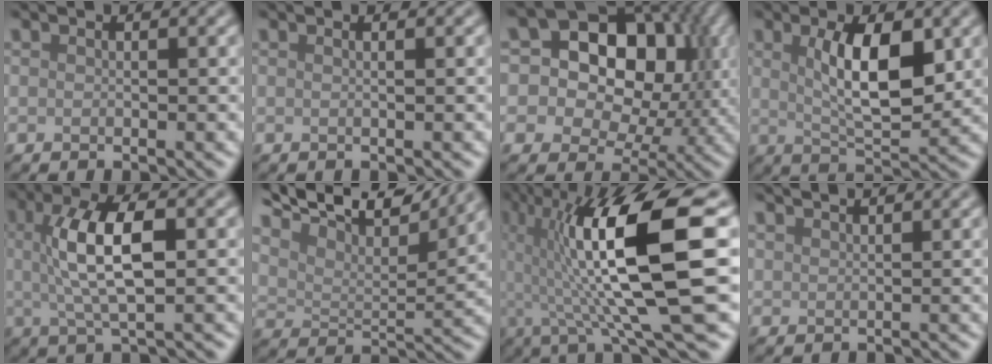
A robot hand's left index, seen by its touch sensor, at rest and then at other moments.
{"total": 1.1, "force": [0.2, 0.4, 1.0], "torque": [-0.008, 0.002, -0.007]}
{"total": 14.3, "force": [3.0, 10.8, 8.9], "torque": [-0.127, 0.038, 0.028]}
{"total": 6.2, "force": [1.5, 2.1, 5.7], "torque": [-0.097, -0.002, 0.027]}
{"total": 6.4, "force": [0.8, 2.1, 6.0], "torque": [-0.116, 0.007, 0.012]}
{"total": 10.1, "force": [8.7, 2.6, 4.5], "torque": [-0.097, 0.013, 0.130]}
{"total": 13.5, "force": [1.0, 2.7, 13.2], "torque": [-0.215, 0.010, 0.019]}
{"total": 2.1, "force": [2.0, 0.3, 0.3], "torque": [-0.002, 0.004, 0.029]}